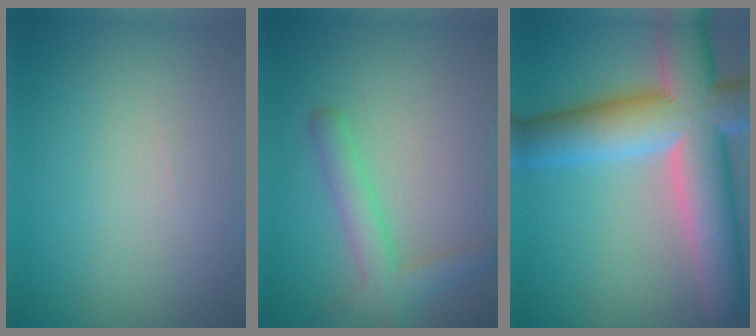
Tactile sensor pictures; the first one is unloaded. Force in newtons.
{"total": 3.0, "press": 3.0, "slide": 0.2}
{"total": 12.4, "press": 12.4, "slide": 0.9}